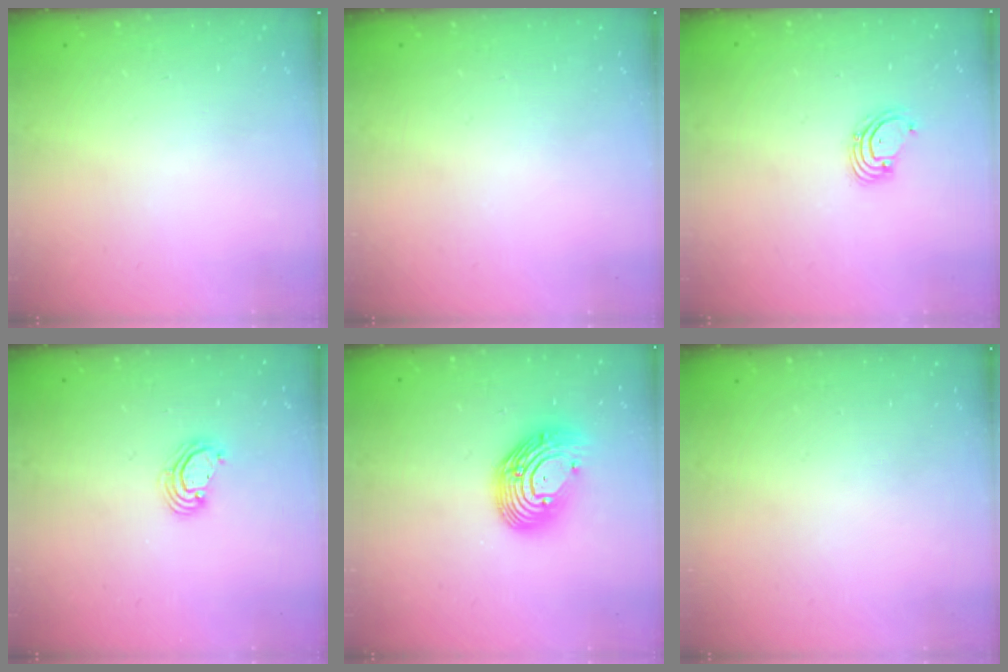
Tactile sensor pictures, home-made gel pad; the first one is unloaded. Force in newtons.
{"total": 0.0}
{"total": 1.8, "press": 1.8, "slide": 0.2}
{"total": 3.6, "press": 3.6, "slide": 0.2}
{"total": 15.0, "press": 14.9, "slide": 1.5}
{"total": 0.0}